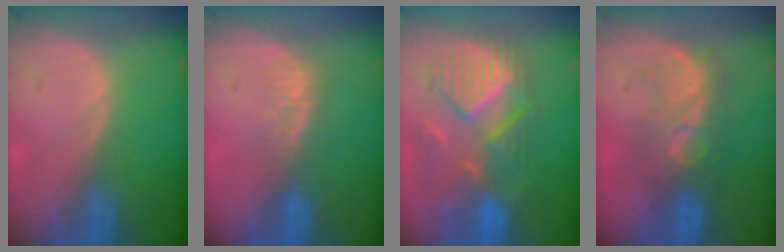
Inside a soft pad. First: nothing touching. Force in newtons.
{"total": 3.5, "press": 3.0, "slide": 1.7}
{"total": 10.2, "press": 9.5, "slide": 3.7}
{"total": 8.0, "press": 7.8, "slide": 1.9}